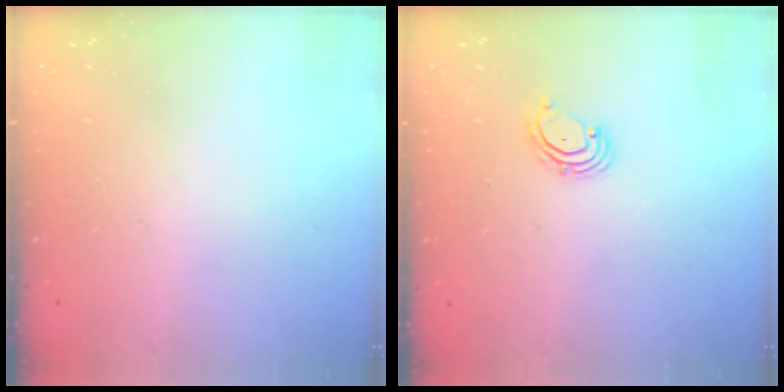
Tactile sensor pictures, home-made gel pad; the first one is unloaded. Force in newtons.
{"total": 2.5, "press": 2.4, "slide": 0.4}